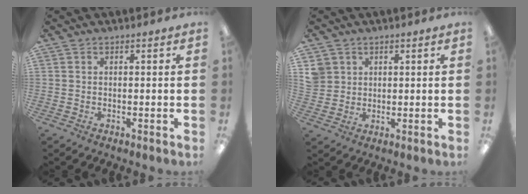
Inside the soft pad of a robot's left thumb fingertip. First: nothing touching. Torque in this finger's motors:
{"motor_torque": [0.57, 0.52, 0.30, -0.52, 0.00]}